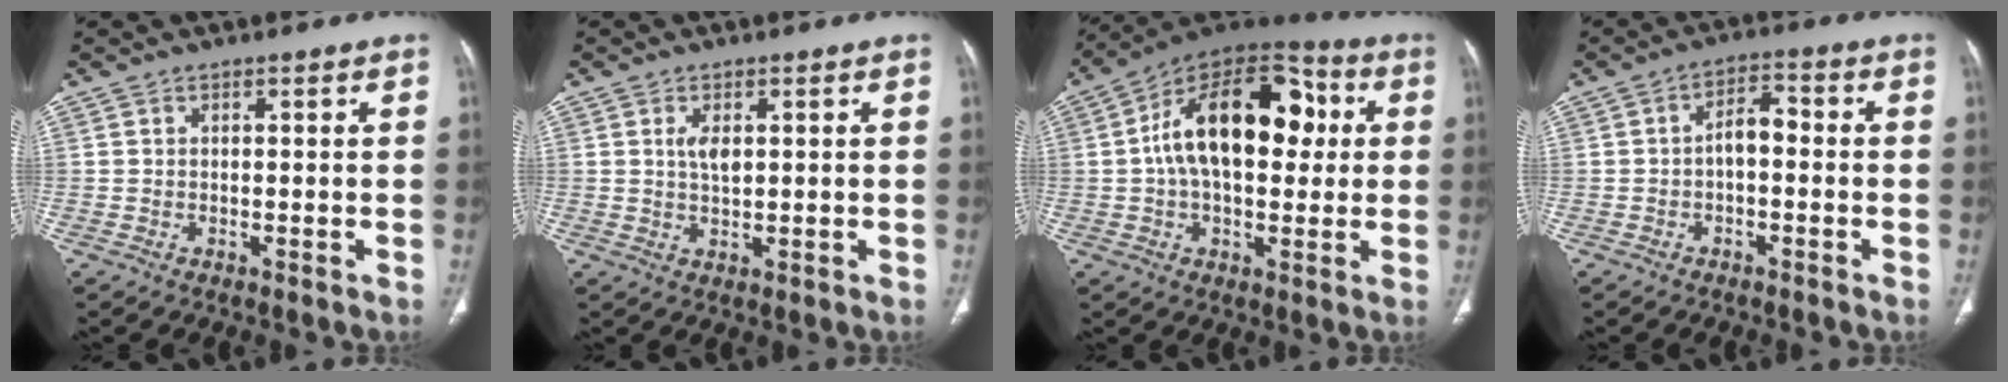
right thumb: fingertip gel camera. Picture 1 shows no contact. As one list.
[{"total": 3.1, "force": [0.8, 1.5, 2.6], "torque": [-0.044, -0.007, 0.017]}, {"total": 21.5, "force": [2.8, 12.2, 17.5], "torque": [-0.255, 0.033, 0.035]}, {"total": 4.4, "force": [-0.8, 2.4, 3.6], "torque": [-0.050, 0.025, -0.020]}]